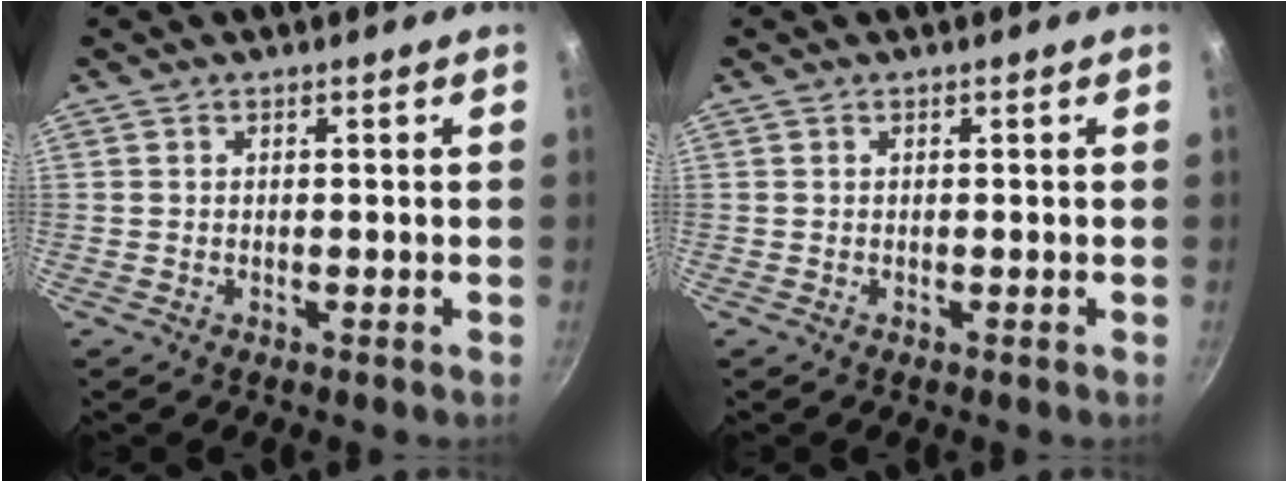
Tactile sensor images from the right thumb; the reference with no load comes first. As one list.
[{"total": 0.0}]